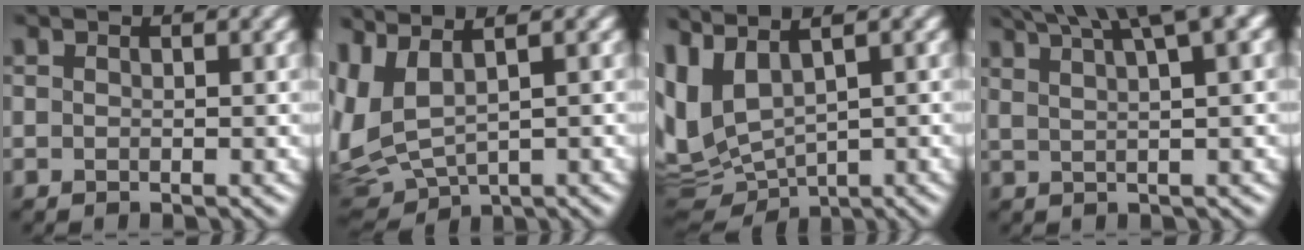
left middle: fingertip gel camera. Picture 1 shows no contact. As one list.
[{"total": 5.9, "force": [1.4, 2.9, 5.0], "torque": [-0.124, -0.012, 0.043]}, {"total": 7.5, "force": [0.5, 4.2, 6.1], "torque": [-0.143, -0.013, 0.026]}, {"total": 7.6, "force": [5.0, 1.6, 5.6], "torque": [-0.066, 0.033, 0.062]}]